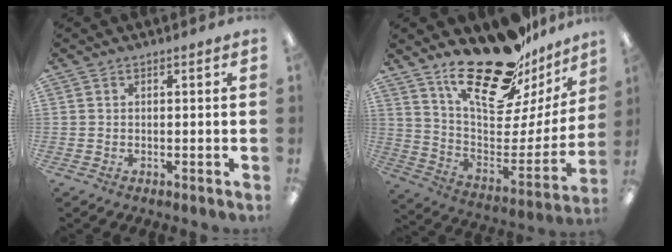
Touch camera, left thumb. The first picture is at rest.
{"total": 26.0, "force": [19.9, 9.6, 13.8], "torque": [-0.192, -0.140, 0.339]}